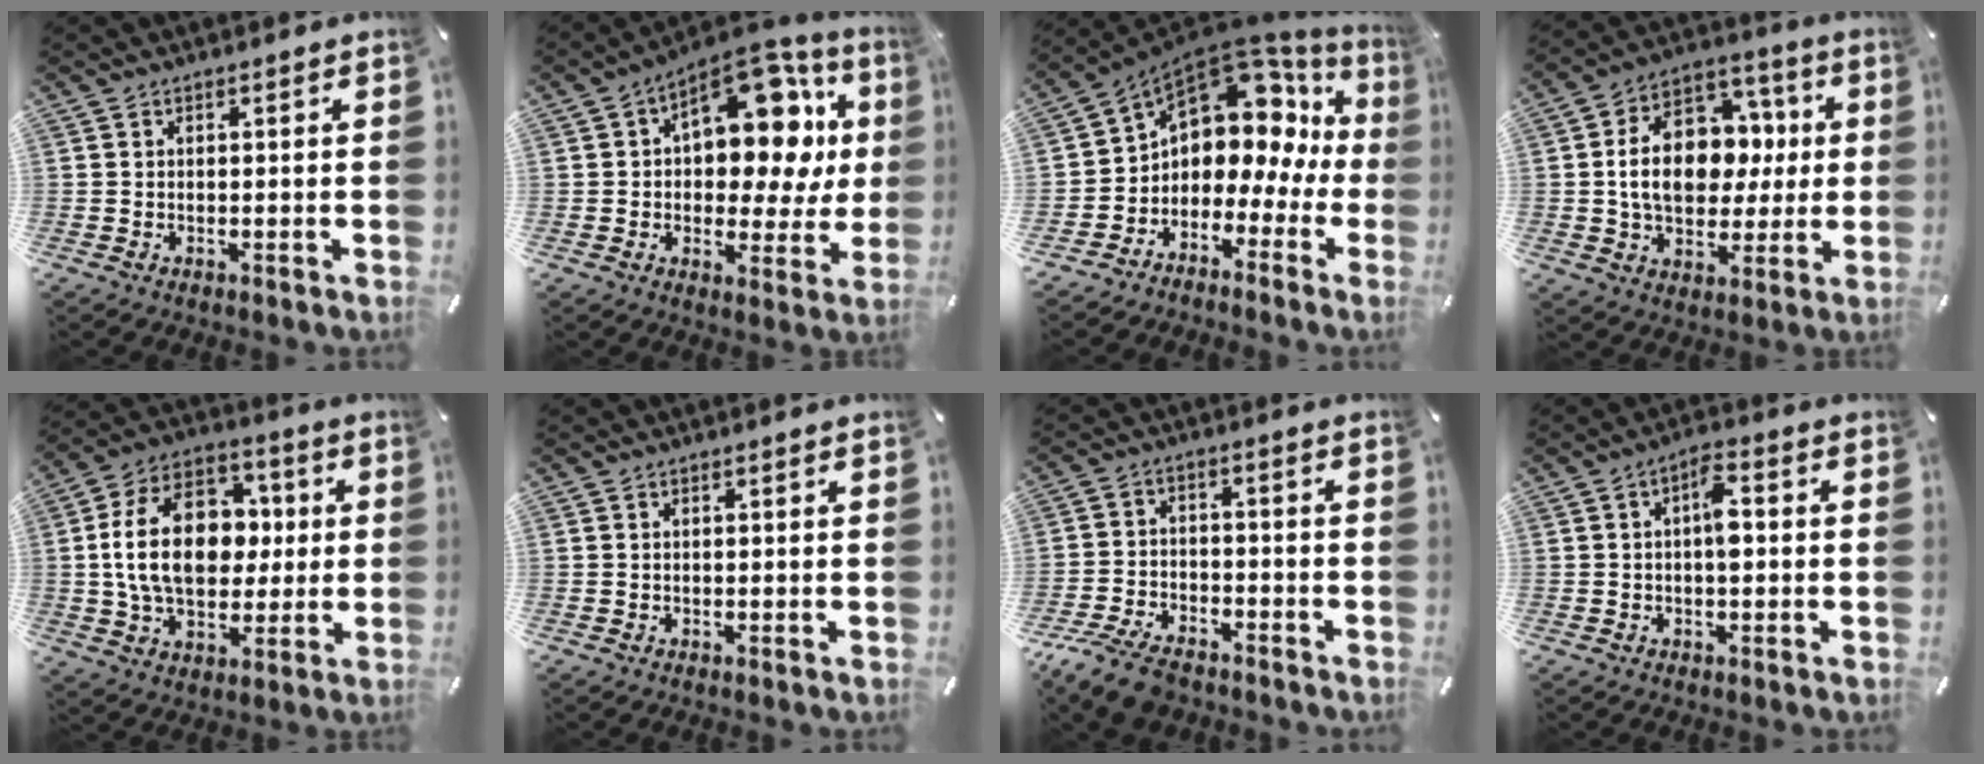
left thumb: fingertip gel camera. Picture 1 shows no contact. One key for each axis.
{"total": 18.2, "fx": 6.9, "fy": 10.6, "fz": 13.1, "tx": -0.163, "ty": -0.052, "tz": 0.117}
{"total": 8.5, "fx": 3.7, "fy": 6.7, "fz": 3.6, "tx": -0.065, "ty": -0.046, "tz": 0.061}
{"total": 15.4, "fx": 0.1, "fy": 11.7, "fz": 10.0, "tx": -0.178, "ty": 0.009, "tz": 0.003}
{"total": 18.7, "fx": 0.8, "fy": 13.3, "fz": 13.1, "tx": -0.249, "ty": 0.013, "tz": 0.011}
{"total": 0.0}
{"total": 8.4, "fx": -6.8, "fy": 3.7, "fz": 3.4, "tx": -0.072, "ty": 0.031, "tz": -0.130}
{"total": 5.4, "fx": 0.0, "fy": 2.4, "fz": 4.8, "tx": -0.076, "ty": 0.011, "tz": -0.006}